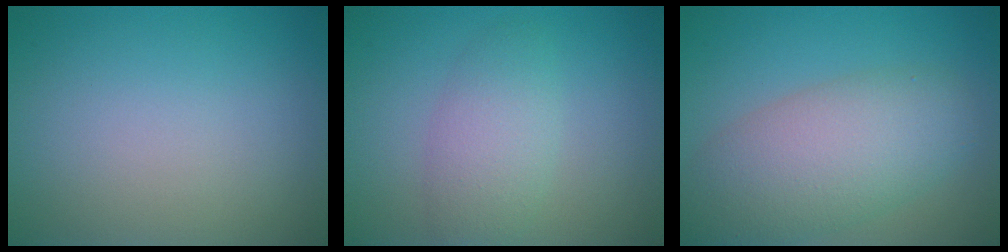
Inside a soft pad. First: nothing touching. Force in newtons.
{"total": 3.3, "press": 3.3, "slide": 0.1}
{"total": 7.0, "press": 7.0, "slide": 0.4}